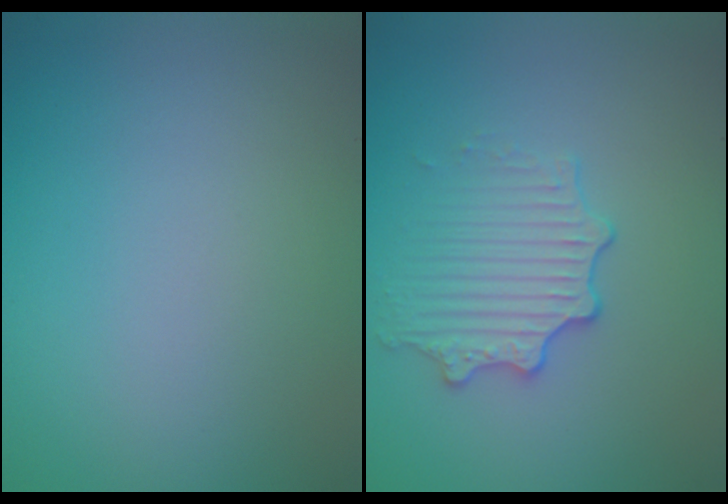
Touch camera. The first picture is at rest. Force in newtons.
{"total": 3.0, "press": 2.7, "slide": 1.1}